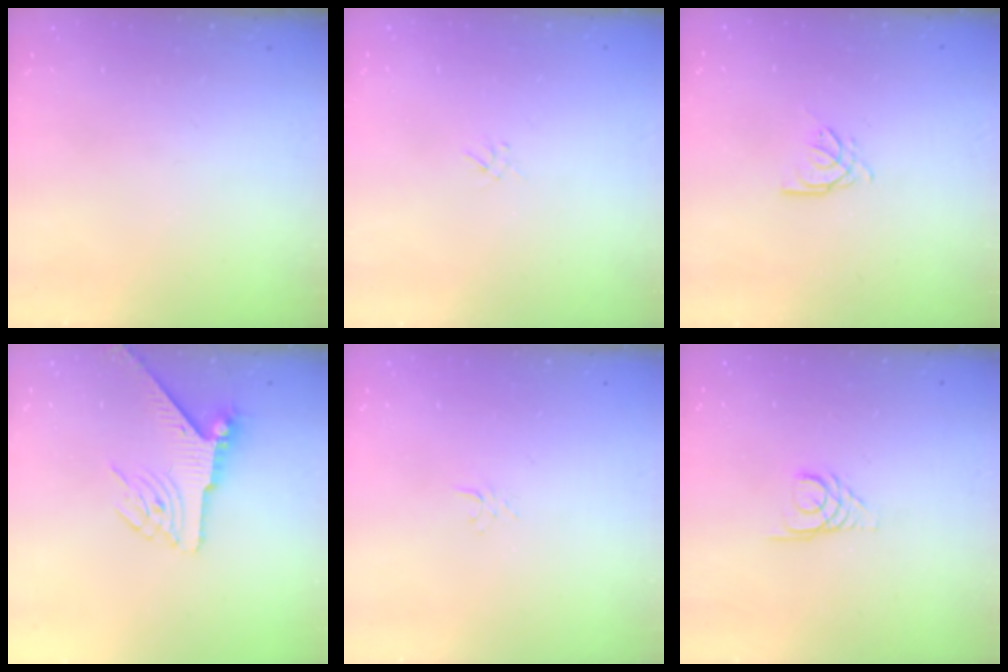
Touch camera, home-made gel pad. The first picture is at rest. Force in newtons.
{"total": 1.0, "press": 0.9, "slide": 0.4}
{"total": 0.9, "press": 0.8, "slide": 0.2}
{"total": 6.1, "press": 6.1, "slide": 0.4}
{"total": 2.9, "press": 2.9, "slide": 0.3}
{"total": 3.4, "press": 3.3, "slide": 0.3}